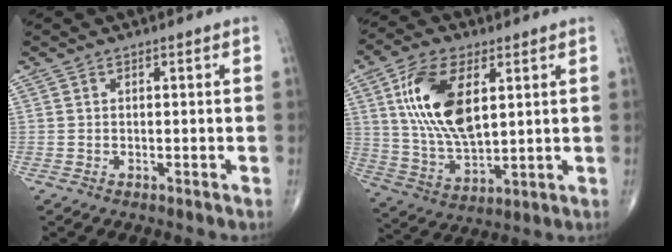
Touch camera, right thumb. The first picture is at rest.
{"total": 16.4, "force": [4.8, 8.2, 13.4], "torque": [-0.253, -0.016, 0.096]}